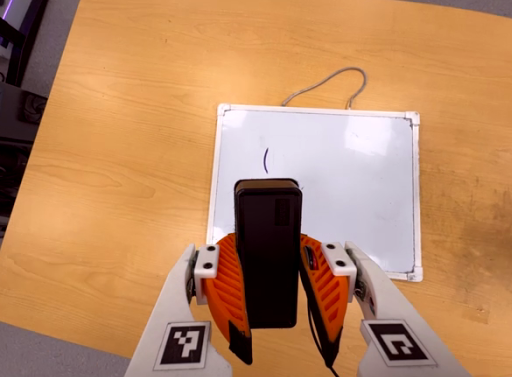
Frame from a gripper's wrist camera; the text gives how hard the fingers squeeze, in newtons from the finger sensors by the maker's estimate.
{"total": 8.1, "left": 7.1, "right": 9.2}